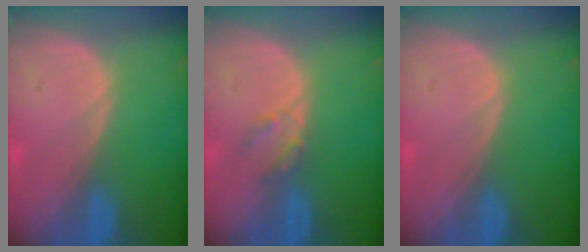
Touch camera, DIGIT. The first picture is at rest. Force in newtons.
{"total": 2.2, "press": 2.1, "slide": 0.4}
{"total": 0.0}